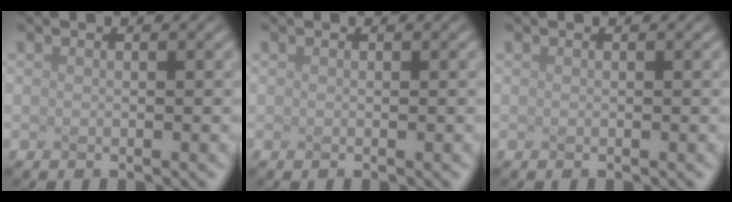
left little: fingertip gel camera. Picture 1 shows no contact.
{"total": 0.0}
{"total": 0.0}